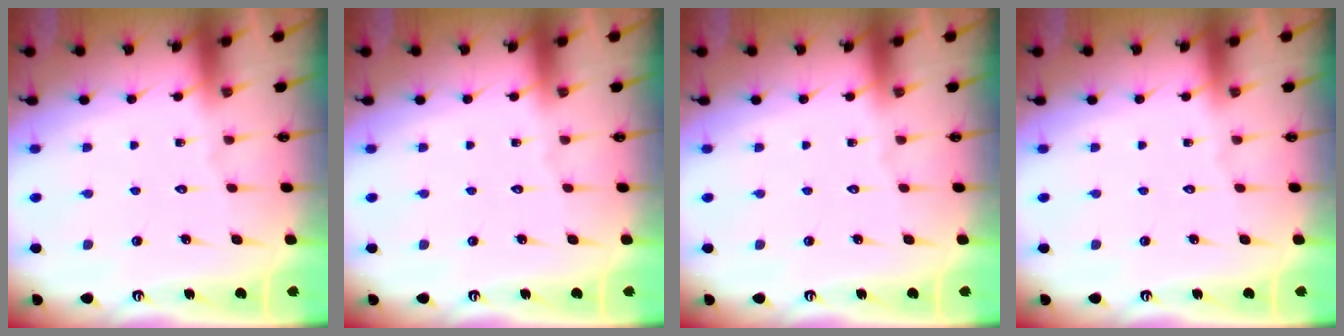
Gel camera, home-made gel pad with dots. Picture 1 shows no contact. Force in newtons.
{"total": 0.0}
{"total": 0.0}
{"total": 0.0}